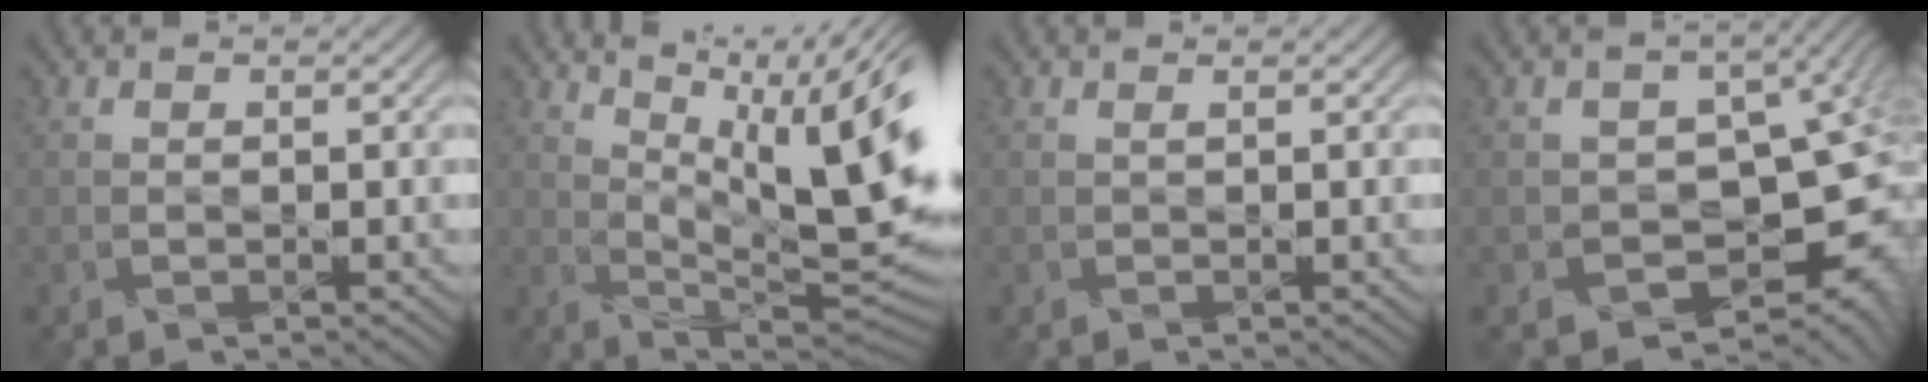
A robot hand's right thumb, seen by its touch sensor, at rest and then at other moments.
{"total": 16.5, "force": [5.1, 6.2, 14.4], "torque": [-0.190, 0.012, 0.083]}
{"total": 0.0}
{"total": 11.2, "force": [-3.0, 7.9, 7.3], "torque": [-0.066, -0.039, -0.028]}